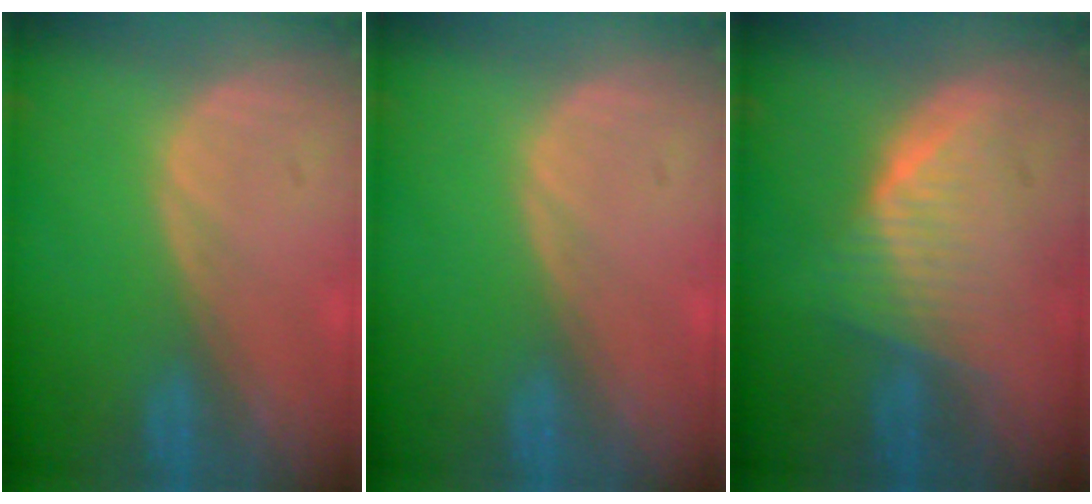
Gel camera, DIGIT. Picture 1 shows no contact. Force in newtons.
{"total": 0.0}
{"total": 6.5, "press": 6.2, "slide": 1.8}